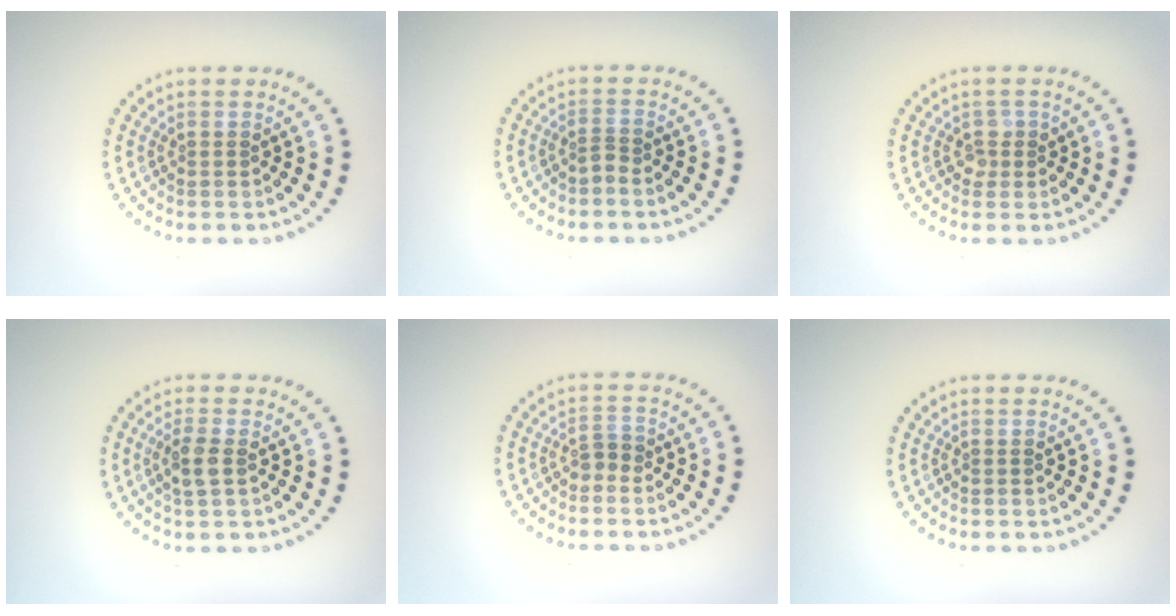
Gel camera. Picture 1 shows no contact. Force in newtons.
{"total": 0.7, "press": 0.4, "slide": 0.6}
{"total": 1.2, "press": 1.1, "slide": 0.5}
{"total": 2.0, "press": 1.9, "slide": 0.6}
{"total": 1.1, "press": 1.0, "slide": 0.5}
{"total": 0.0}